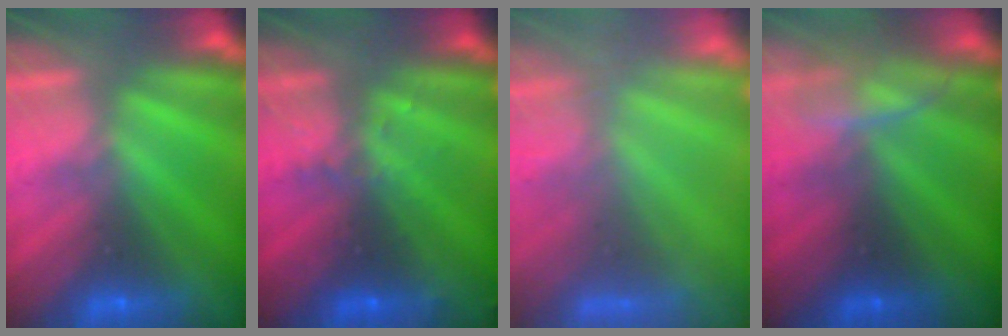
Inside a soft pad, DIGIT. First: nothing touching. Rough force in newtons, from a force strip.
{"total": 2.8}
{"total": 5.7}
{"total": 2.6}